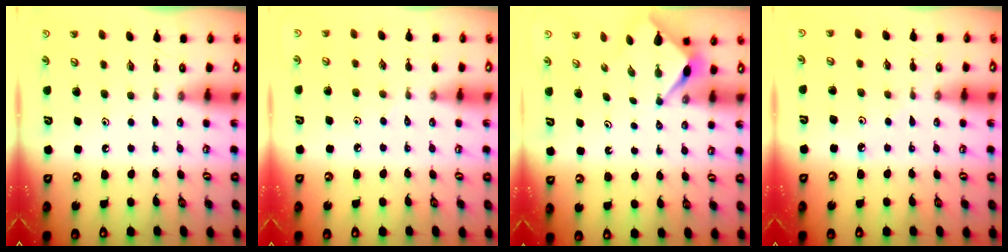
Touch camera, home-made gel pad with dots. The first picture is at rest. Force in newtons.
{"total": 3.1, "press": 3.0, "slide": 0.6}
{"total": 2.9, "press": 2.8, "slide": 0.3}
{"total": 3.9, "press": 3.9, "slide": 0.5}